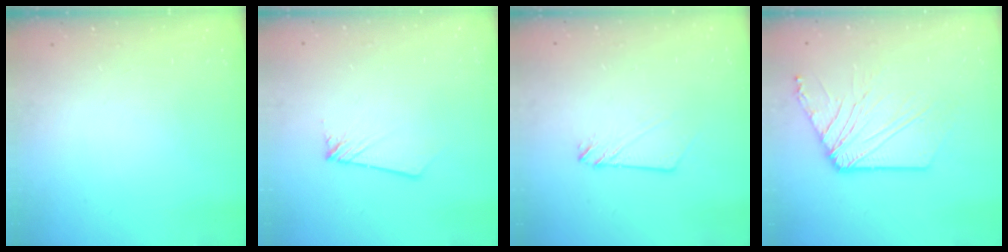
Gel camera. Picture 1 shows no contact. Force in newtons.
{"total": 1.8, "press": 1.8, "slide": 0.2}
{"total": 2.9, "press": 2.9, "slide": 0.4}
{"total": 11.5, "press": 11.5, "slide": 0.8}